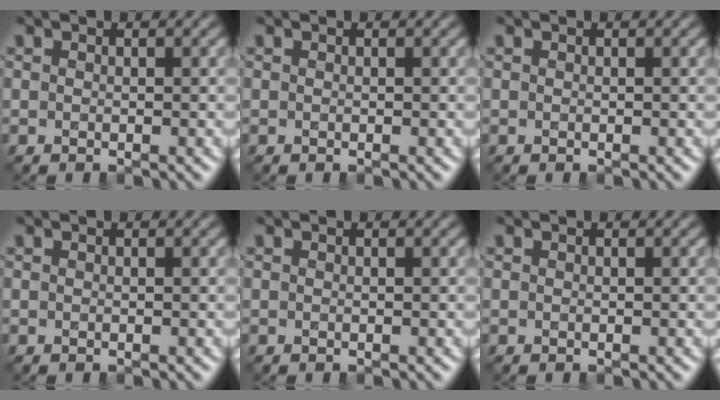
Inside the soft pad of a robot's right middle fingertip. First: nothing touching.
{"total": 0.0}
{"total": 0.0}
{"total": 0.0}
{"total": 0.0}
{"total": 0.0}